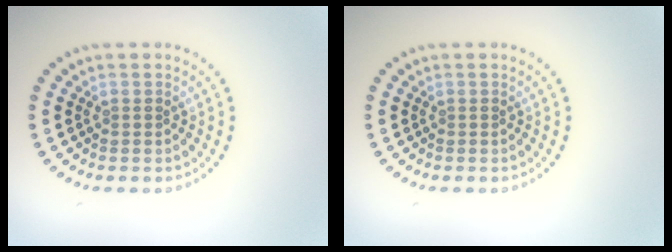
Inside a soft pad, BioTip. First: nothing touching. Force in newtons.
{"total": 0.0}